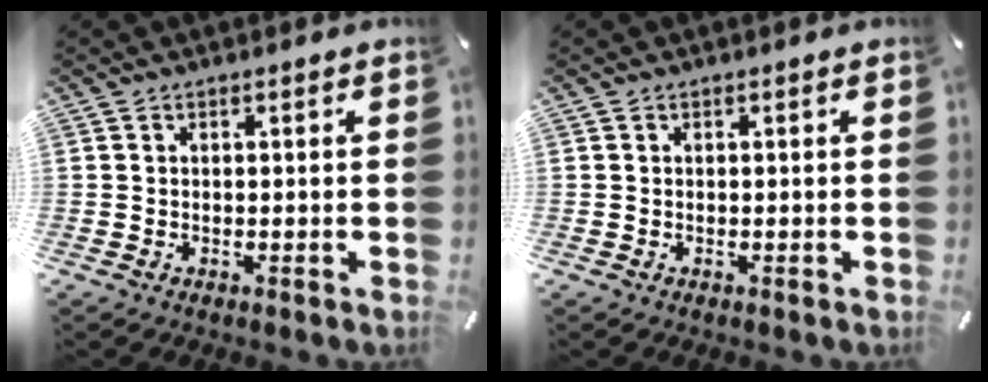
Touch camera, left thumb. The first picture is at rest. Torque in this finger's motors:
{"motor_torque": [-0.01, 0.00, 0.00, 0.00, 0.00]}